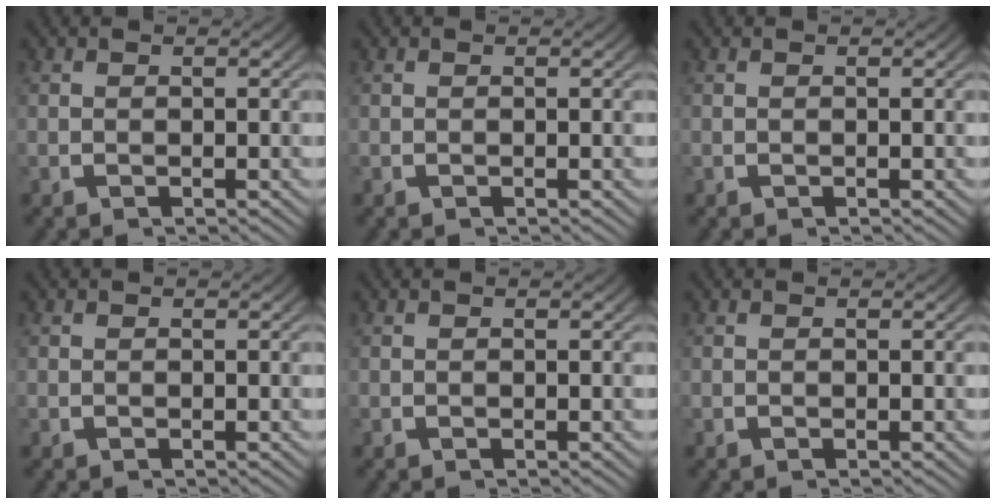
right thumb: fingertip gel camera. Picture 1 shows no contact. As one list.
[{"total": 0.0}, {"total": 0.0}, {"total": 0.0}, {"total": 0.0}, {"total": 0.0}]